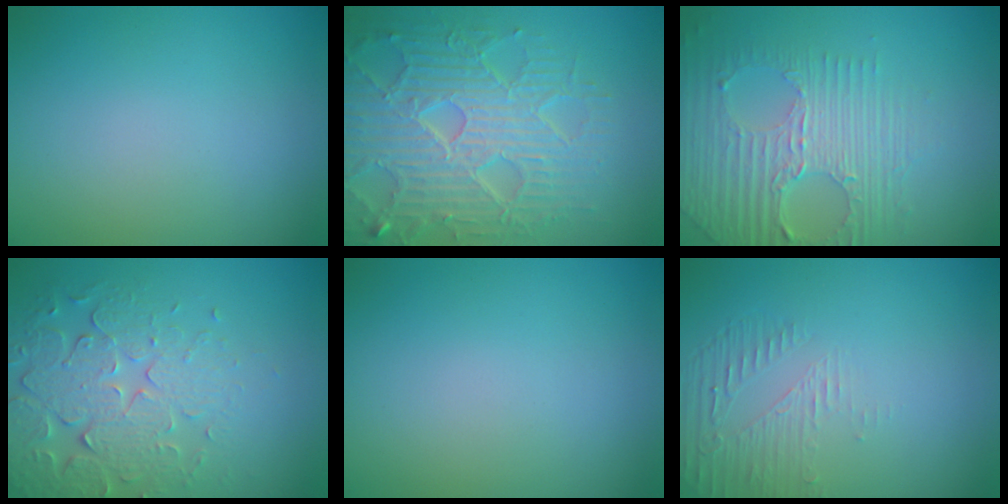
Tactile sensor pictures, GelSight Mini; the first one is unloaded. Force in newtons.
{"total": 7.8, "press": 6.0, "slide": 4.9}
{"total": 7.1, "press": 4.7, "slide": 5.3}
{"total": 5.2, "press": 4.4, "slide": 2.7}
{"total": 0.0}
{"total": 1.7, "press": 0.6, "slide": 1.6}